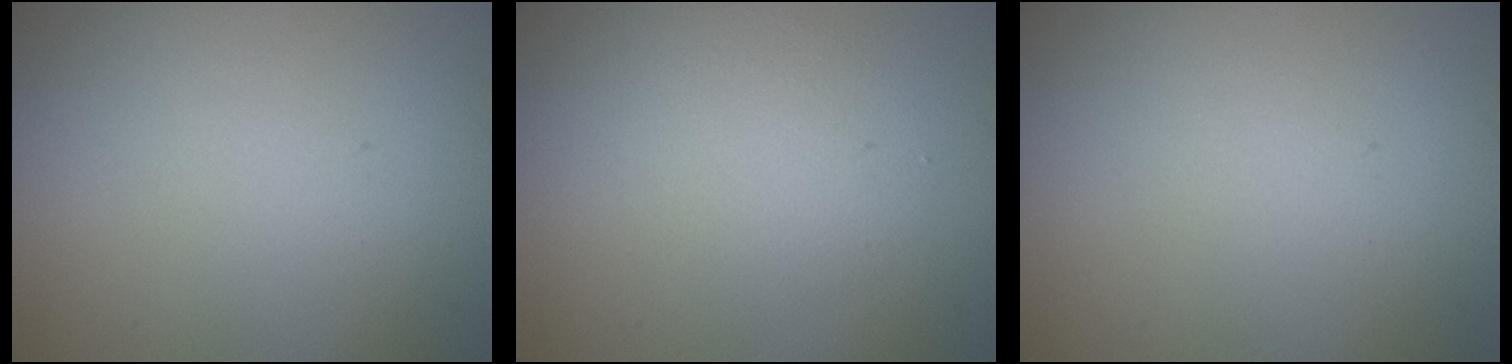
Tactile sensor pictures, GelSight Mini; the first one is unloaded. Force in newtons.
{"total": 2.8, "press": 2.8, "slide": 0.2}
{"total": 0.0}